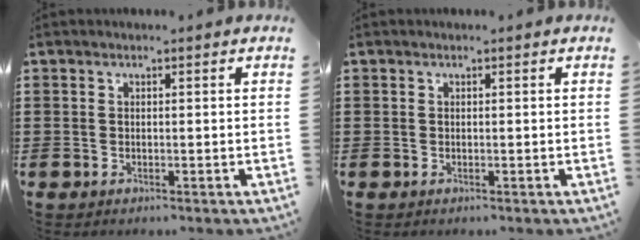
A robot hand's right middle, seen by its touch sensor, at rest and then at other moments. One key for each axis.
{"total": 0.0}